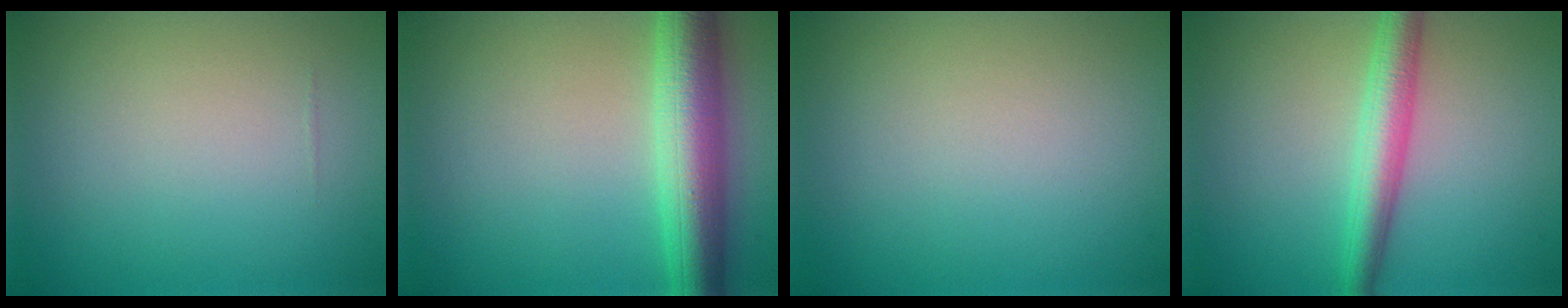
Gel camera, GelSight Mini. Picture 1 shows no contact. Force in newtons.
{"total": 7.1, "press": 7.1, "slide": 0.1}
{"total": 0.0}
{"total": 3.9, "press": 3.9, "slide": 0.2}